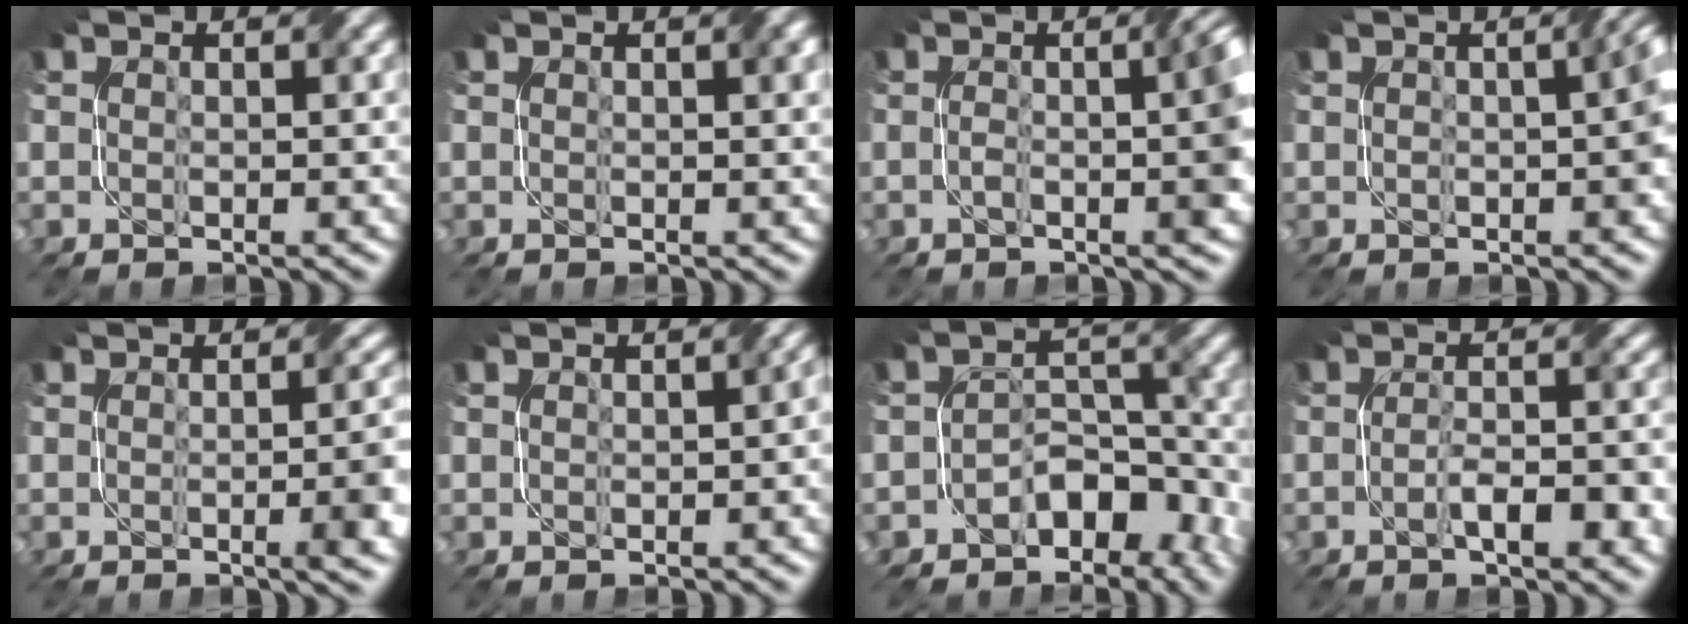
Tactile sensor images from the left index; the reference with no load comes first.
{"total": 0.9, "force": [0.5, 0.0, 0.7], "torque": [-0.010, 0.002, 0.008]}
{"total": 6.0, "force": [-0.3, 1.9, 5.7], "torque": [-0.062, 0.009, -0.008]}
{"total": 2.9, "force": [-0.1, 0.7, 2.8], "torque": [-0.044, 0.008, -0.002]}
{"total": 5.8, "force": [-0.8, 1.9, 5.4], "torque": [-0.047, 0.001, -0.007]}
{"total": 1.3, "force": [0.1, 0.4, 1.2], "torque": [-0.016, 0.005, 0.002]}
{"total": 5.9, "force": [-3.3, 3.5, 3.4], "torque": [-0.031, 0.003, -0.057]}
{"total": 4.0, "force": [-1.5, 0.9, 3.6], "torque": [-0.066, 0.000, -0.024]}